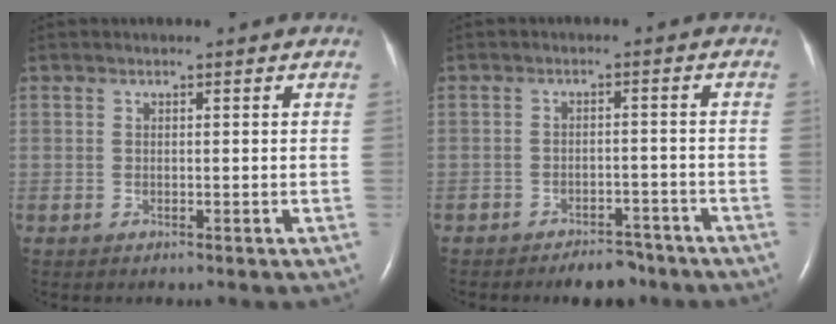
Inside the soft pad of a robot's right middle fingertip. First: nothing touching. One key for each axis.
{"total": 5.1, "fx": -4.2, "fy": 2.2, "fz": 1.7, "tx": -0.021, "ty": 0.005, "tz": -0.060}